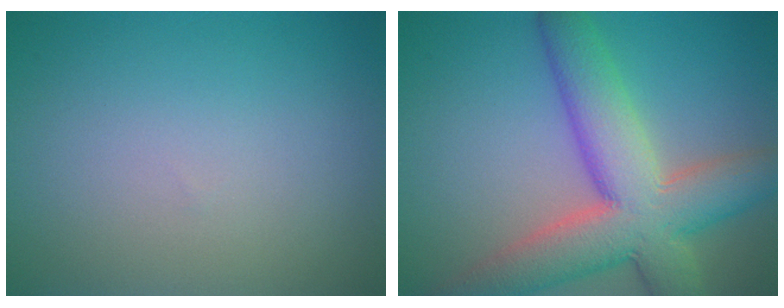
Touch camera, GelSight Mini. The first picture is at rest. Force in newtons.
{"total": 10.0, "press": 10.0, "slide": 0.7}